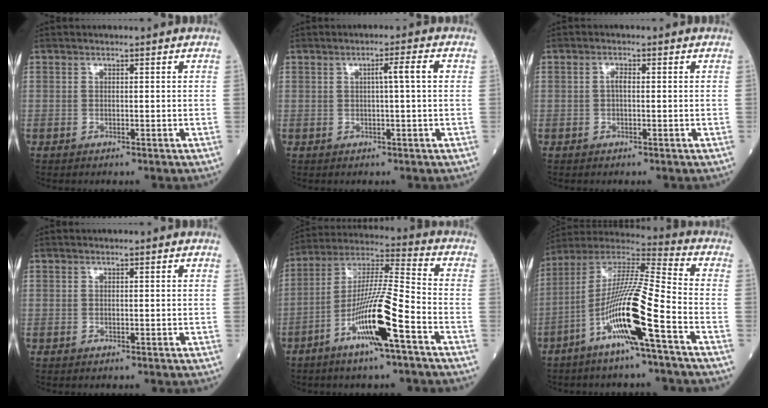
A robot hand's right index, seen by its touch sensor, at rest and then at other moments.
{"total": 3.2, "force": [0.5, -0.3, 3.2], "torque": [-0.050, 0.007, 0.007]}
{"total": 1.2, "force": [0.0, 0.4, 1.2], "torque": [-0.026, 0.002, -0.002]}
{"total": 0.0}
{"total": 14.0, "force": [-6.2, 0.3, 12.5], "torque": [-0.245, -0.003, -0.116]}
{"total": 15.3, "force": [-6.4, -0.2, 13.9], "torque": [-0.275, -0.003, -0.127]}